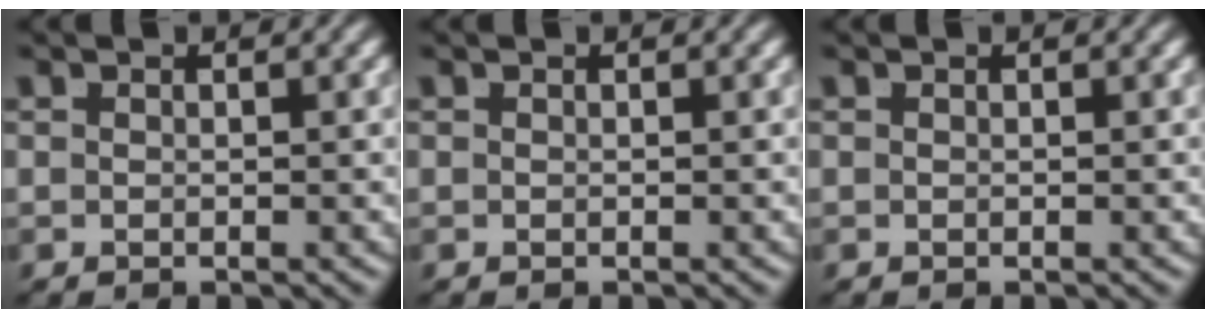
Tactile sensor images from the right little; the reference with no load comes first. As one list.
[{"total": 0.0}, {"total": 0.0}]